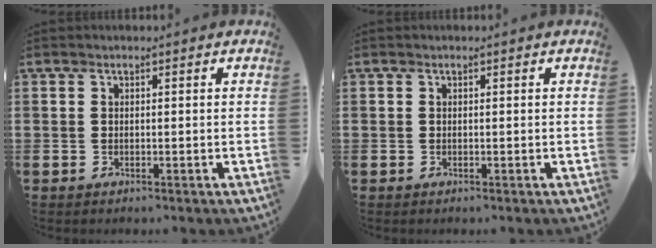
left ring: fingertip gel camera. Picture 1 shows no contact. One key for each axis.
{"total": 0.0}